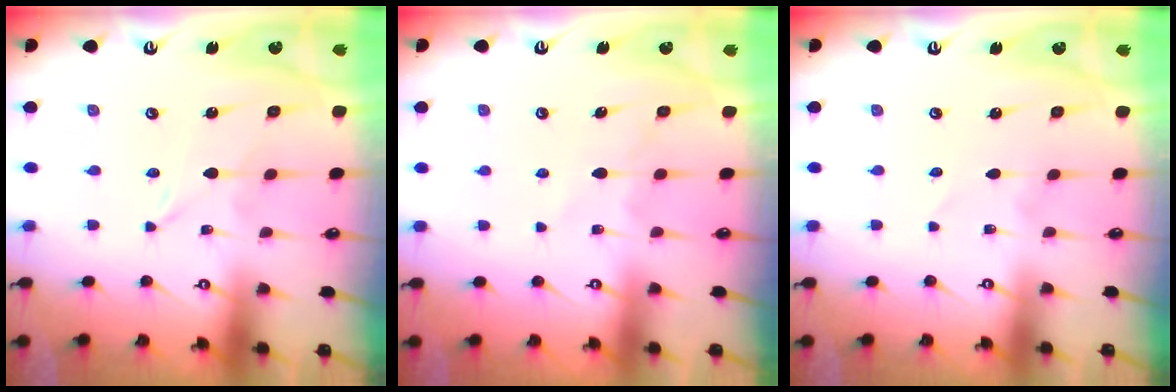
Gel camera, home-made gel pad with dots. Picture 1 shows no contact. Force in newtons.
{"total": 5.5, "press": 5.5, "slide": 0.5}
{"total": 2.5, "press": 2.5, "slide": 0.2}